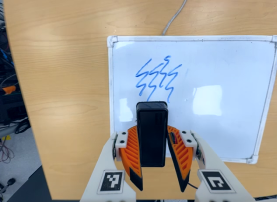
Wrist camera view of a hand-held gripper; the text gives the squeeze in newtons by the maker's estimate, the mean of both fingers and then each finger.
{"total": 6.1, "left": 5.1, "right": 7.1}